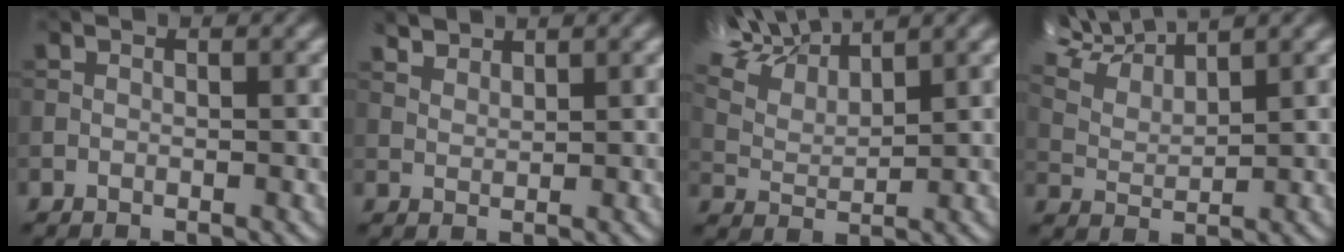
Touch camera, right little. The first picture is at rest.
{"total": 1.4, "force": [0.8, -0.8, -0.7], "torque": [-0.007, -0.011, 0.049]}
{"total": 7.1, "force": [6.3, 1.2, 3.0], "torque": [-0.098, 0.013, 0.123]}
{"total": 6.3, "force": [5.7, 0.8, 2.5], "torque": [-0.079, 0.015, 0.110]}